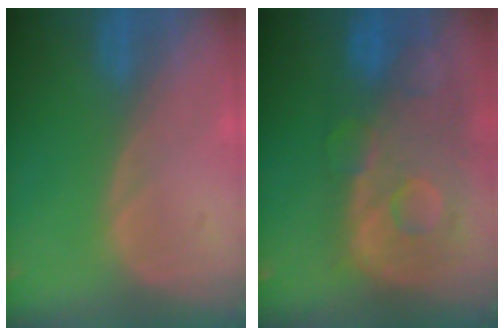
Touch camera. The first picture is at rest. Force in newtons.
{"total": 12.4, "press": 10.2, "slide": 6.9}